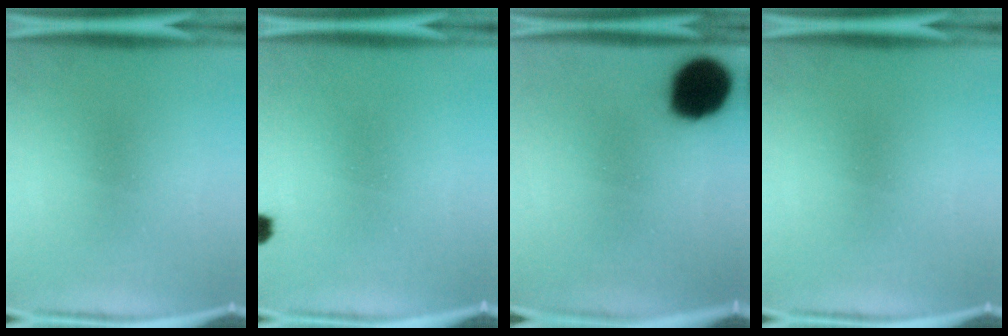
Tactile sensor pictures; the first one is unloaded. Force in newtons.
{"total": 2.2}
{"total": 17.8}
{"total": 0.0}